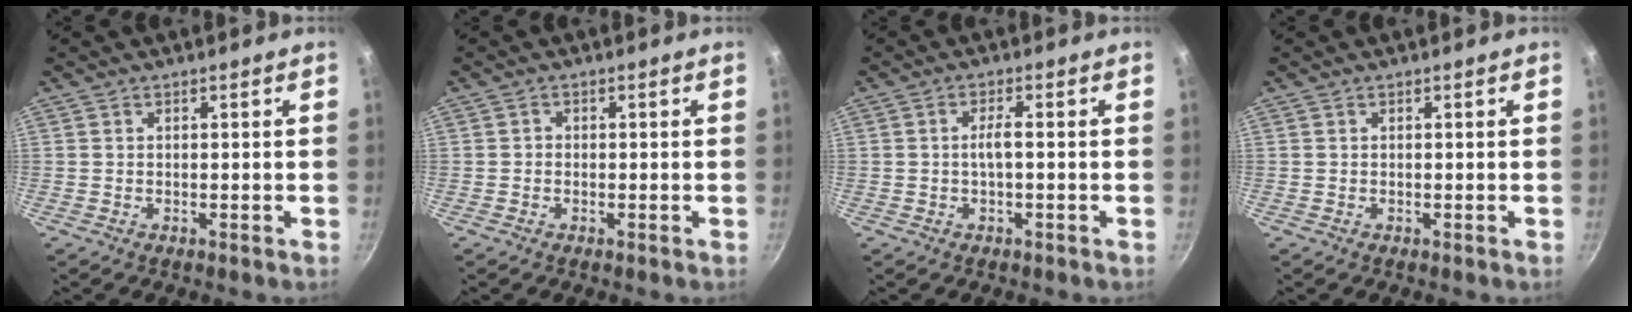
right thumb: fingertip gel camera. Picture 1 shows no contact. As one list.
[{"total": 0.7, "force": [-0.2, 0.6, 0.1], "torque": [0.000, 0.000, -0.007]}, {"total": 2.4, "force": [-0.3, 0.5, 2.3], "torque": [-0.051, 0.011, -0.007]}, {"total": 0.0}]